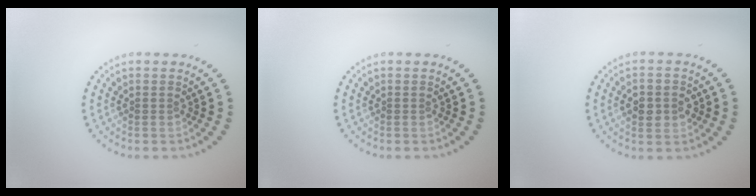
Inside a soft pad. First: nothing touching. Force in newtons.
{"total": 0.0}
{"total": 2.7, "press": 2.7, "slide": 0.1}